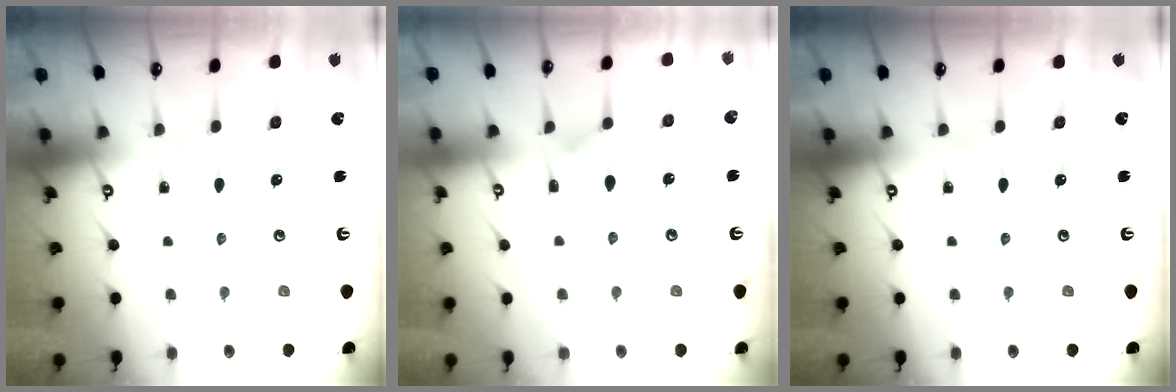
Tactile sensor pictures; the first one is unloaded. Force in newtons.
{"total": 1.4, "press": 0.8, "slide": 1.1}
{"total": 0.0}